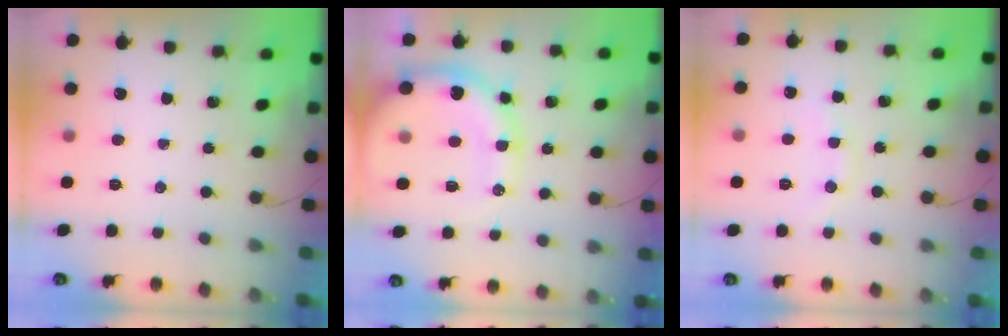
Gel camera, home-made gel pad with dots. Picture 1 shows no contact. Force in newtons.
{"total": 15.3, "press": 15.0, "slide": 3.0}
{"total": 5.5, "press": 5.3, "slide": 1.6}